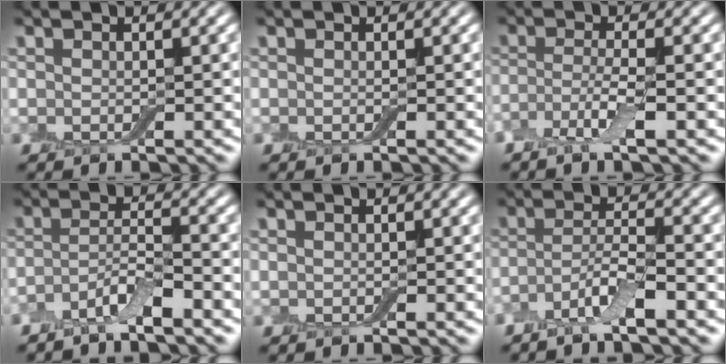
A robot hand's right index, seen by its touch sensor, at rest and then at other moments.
{"total": 0.0}
{"total": 2.7, "force": [-1.5, 0.4, 2.2], "torque": [-0.050, -0.002, -0.036]}
{"total": 3.5, "force": [-2.6, 0.6, 2.2], "torque": [-0.043, 0.003, -0.059]}
{"total": 0.0}
{"total": 3.7, "force": [-2.3, 0.6, 2.8], "torque": [-0.055, 0.002, -0.054]}